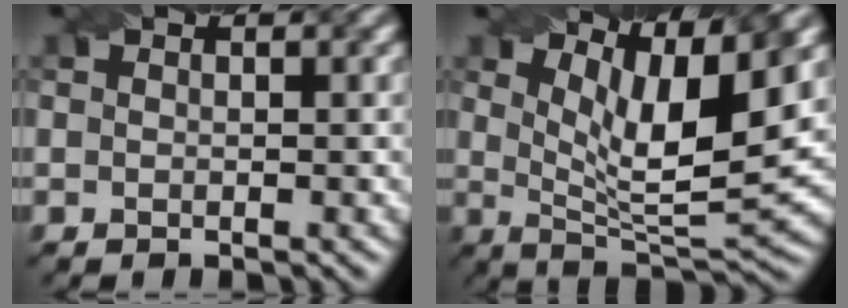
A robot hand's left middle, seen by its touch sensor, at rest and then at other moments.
{"total": 8.7, "force": [3.9, 2.3, 7.4], "torque": [-0.126, -0.003, 0.072]}